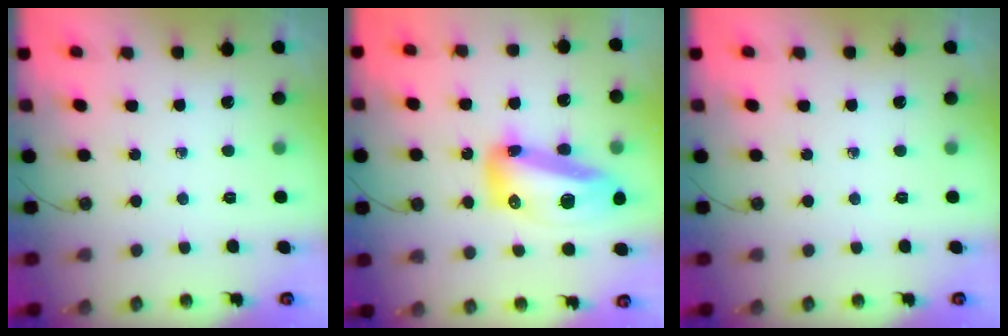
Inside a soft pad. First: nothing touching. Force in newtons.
{"total": 18.3, "press": 18.3, "slide": 1.5}
{"total": 0.0}